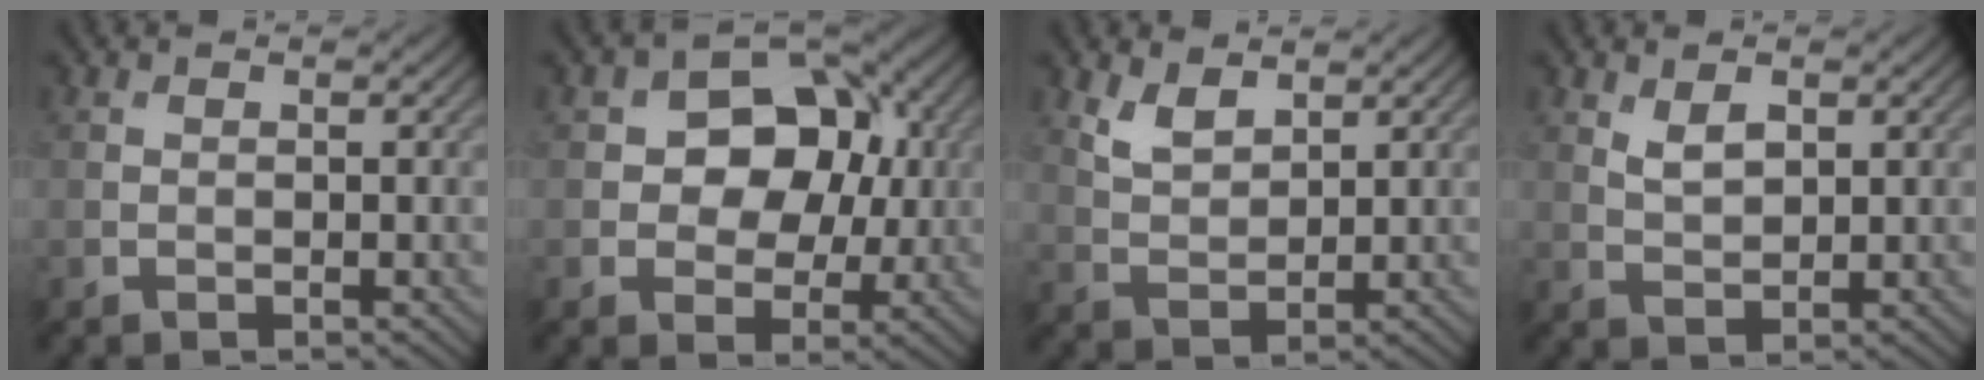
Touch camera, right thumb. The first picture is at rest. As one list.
[{"total": 9.5, "force": [1.2, 7.1, 6.2], "torque": [-0.086, 0.008, 0.003]}, {"total": 3.7, "force": [2.5, 1.7, 2.1], "torque": [-0.051, -0.005, 0.057]}, {"total": 2.6, "force": [1.3, 1.3, 1.9], "torque": [-0.041, -0.004, 0.030]}]